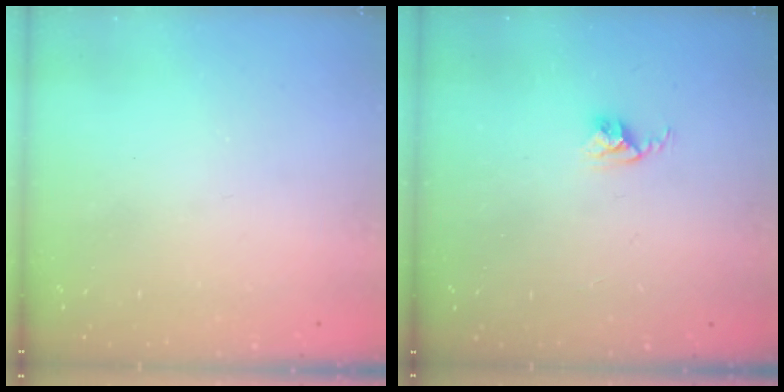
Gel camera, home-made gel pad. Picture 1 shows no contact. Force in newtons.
{"total": 2.8, "press": 2.7, "slide": 0.4}